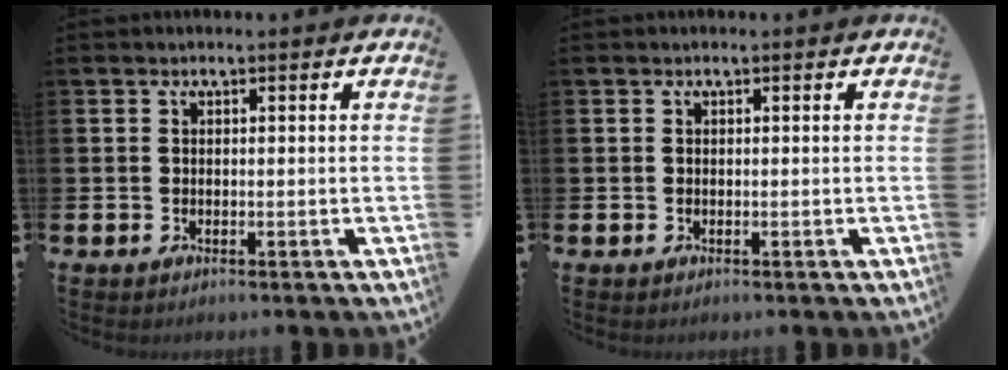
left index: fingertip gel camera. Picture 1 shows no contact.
{"total": 0.0}